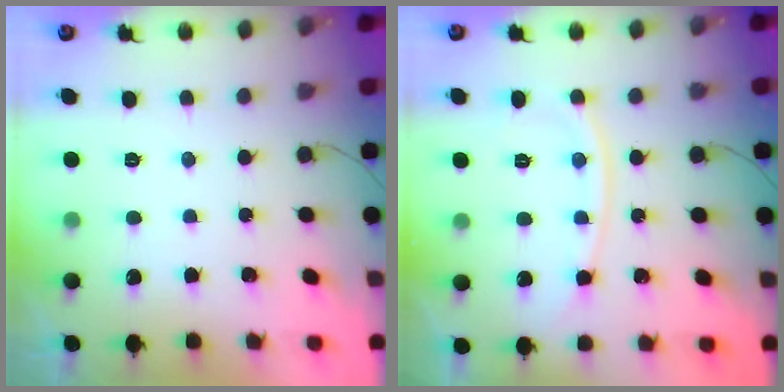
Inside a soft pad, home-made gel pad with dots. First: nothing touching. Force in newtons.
{"total": 9.0, "press": 9.0, "slide": 0.2}